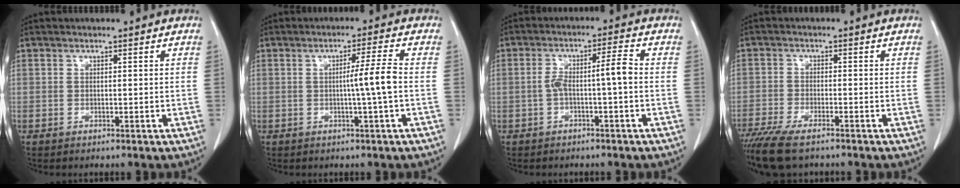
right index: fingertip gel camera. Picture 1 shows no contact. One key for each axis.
{"total": 4.7, "fx": -0.5, "fy": -1.2, "fz": 4.5, "tx": -0.072, "ty": 0.000, "tz": -0.009}
{"total": 5.0, "fx": -0.9, "fy": 0.4, "fz": 4.9, "tx": -0.093, "ty": 0.025, "tz": -0.011}
{"total": 9.0, "fx": -7.1, "fy": 1.9, "fz": 5.2, "tx": -0.089, "ty": -0.021, "tz": -0.119}